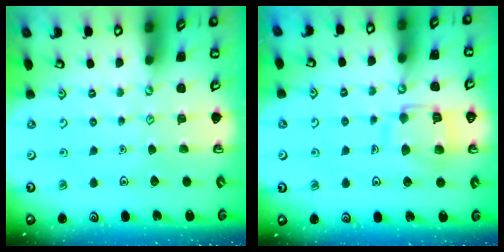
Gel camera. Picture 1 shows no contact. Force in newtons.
{"total": 11.2, "press": 11.2, "slide": 1.0}